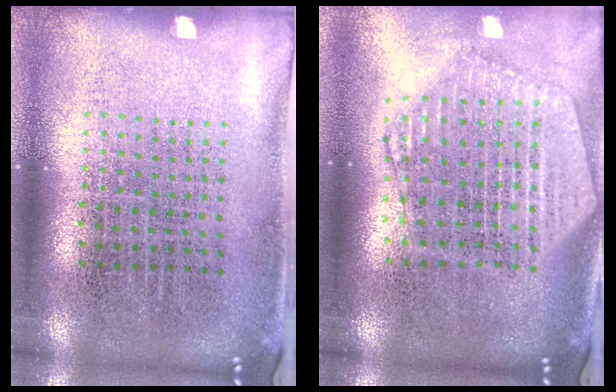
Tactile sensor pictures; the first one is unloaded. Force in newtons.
{"total": 2.4, "press": 2.1, "slide": 1.2}